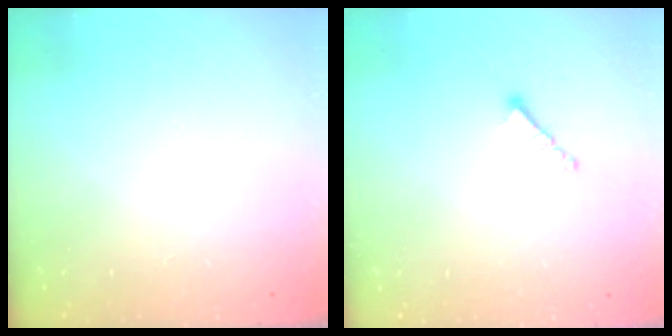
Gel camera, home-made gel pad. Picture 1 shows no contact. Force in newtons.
{"total": 1.8, "press": 1.7, "slide": 0.5}